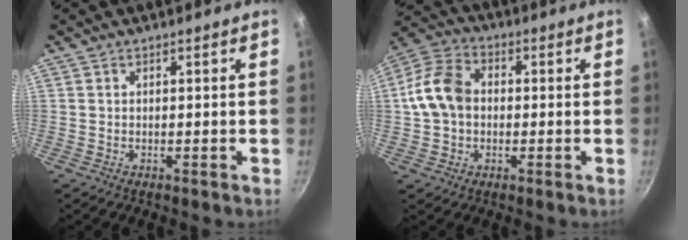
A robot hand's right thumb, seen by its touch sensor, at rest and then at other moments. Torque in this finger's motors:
{"motor_torque": [-0.64, 0.89, -0.17, 0.14, 0.09]}